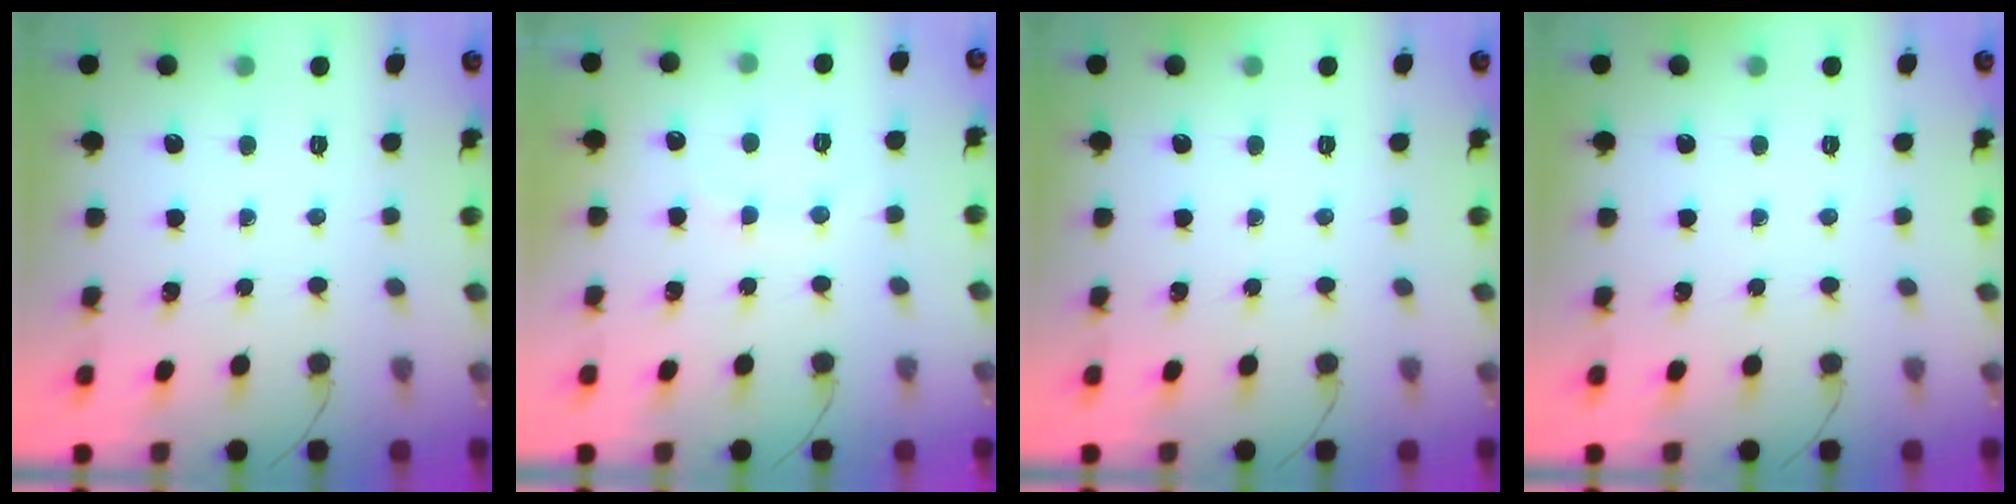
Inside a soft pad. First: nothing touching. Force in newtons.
{"total": 7.3, "press": 7.2, "slide": 1.4}
{"total": 0.0}
{"total": 0.0}